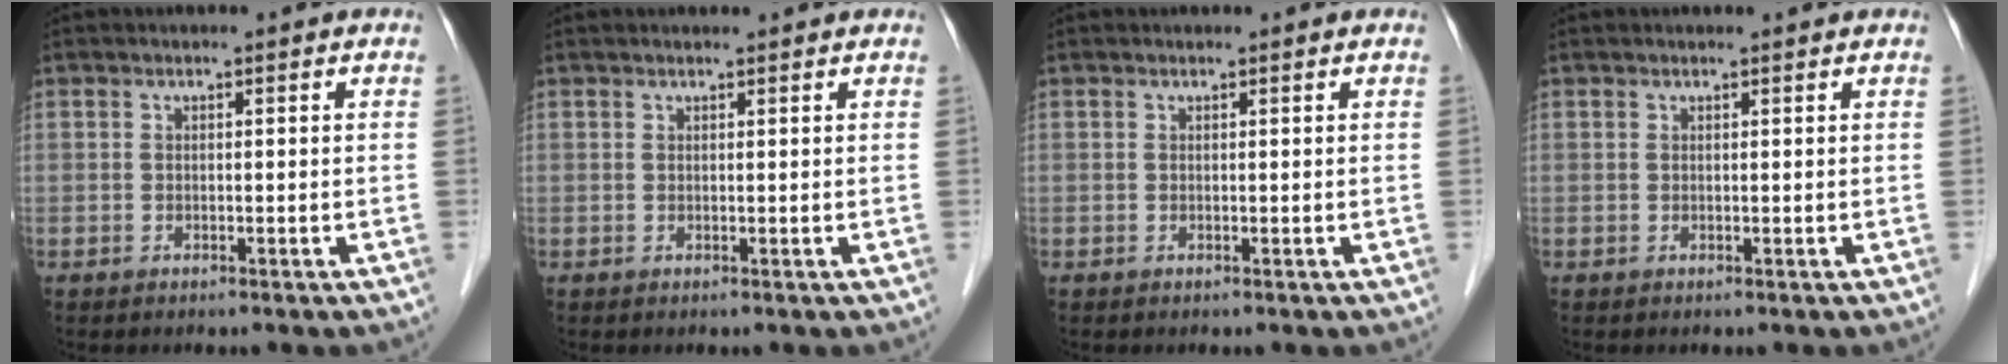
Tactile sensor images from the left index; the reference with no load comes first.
{"total": 2.2, "force": [2.1, 0.0, 0.6], "torque": [-0.008, 0.014, 0.028]}
{"total": 1.1, "force": [1.0, 0.1, 0.2], "torque": [-0.007, 0.012, 0.015]}
{"total": 1.8, "force": [1.7, 0.0, 0.5], "torque": [-0.008, 0.011, 0.023]}